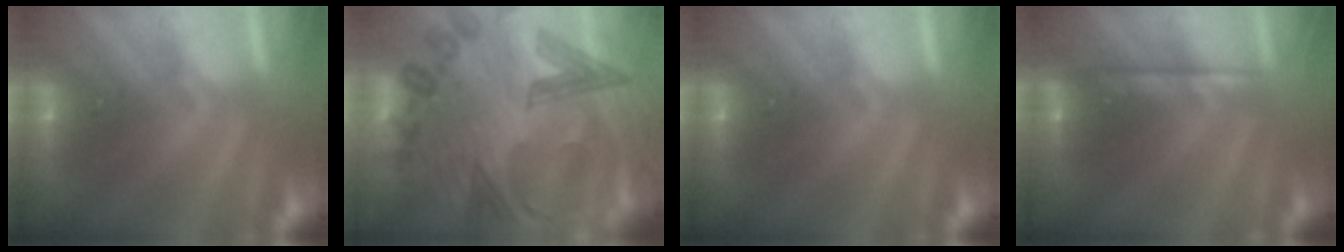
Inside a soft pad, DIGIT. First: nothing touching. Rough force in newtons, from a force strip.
{"total": 6.6}
{"total": 0.0}
{"total": 2.1}